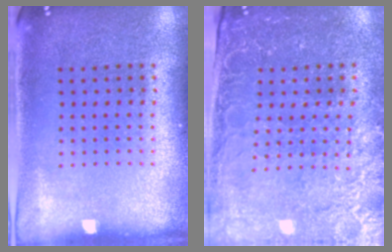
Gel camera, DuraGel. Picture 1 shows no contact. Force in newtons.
{"total": 3.1, "press": 2.9, "slide": 1.0}